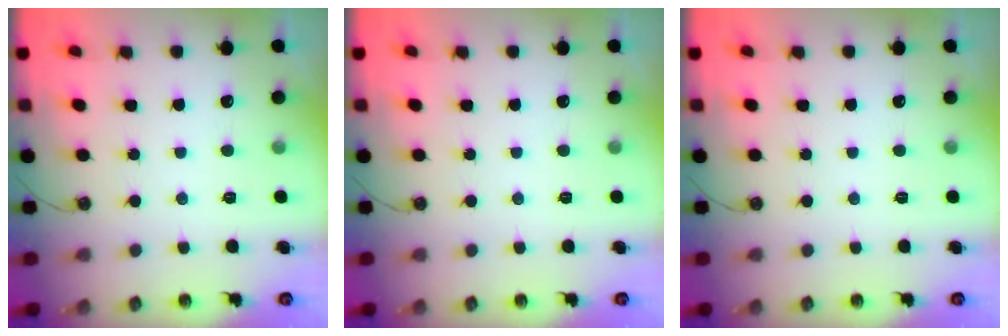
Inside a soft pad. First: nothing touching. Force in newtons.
{"total": 0.0}
{"total": 0.0}